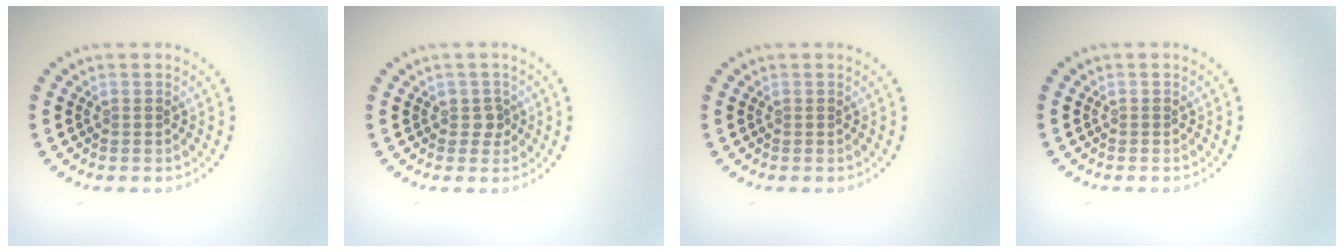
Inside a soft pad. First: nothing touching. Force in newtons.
{"total": 1.3, "press": 1.1, "slide": 0.7}
{"total": 0.0}
{"total": 0.0}